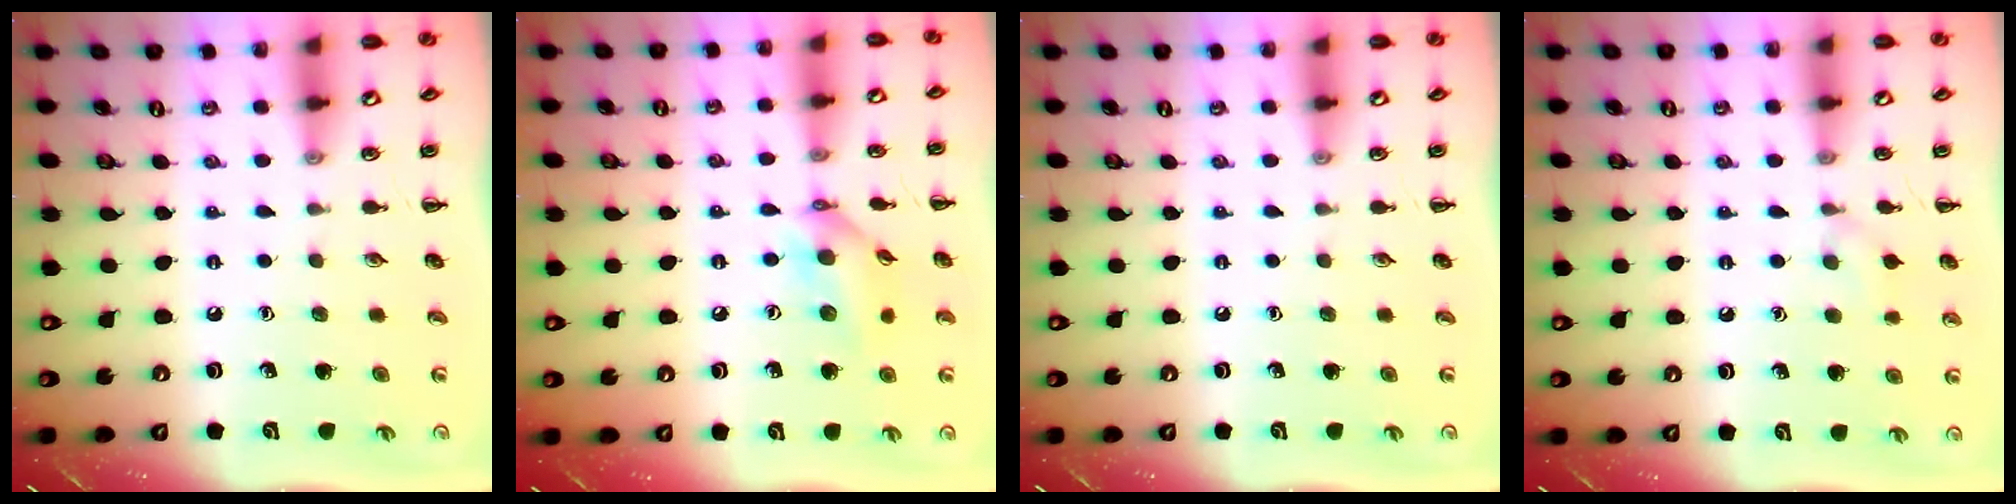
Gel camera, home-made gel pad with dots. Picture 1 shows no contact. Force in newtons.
{"total": 11.8, "press": 11.7, "slide": 1.9}
{"total": 0.0}
{"total": 6.4, "press": 6.1, "slide": 2.0}